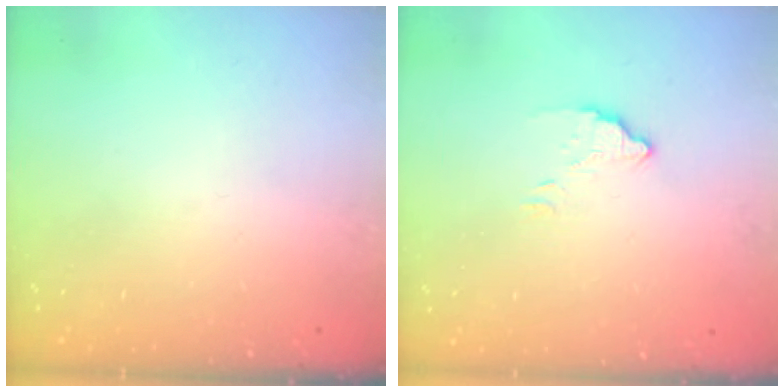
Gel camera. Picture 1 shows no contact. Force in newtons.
{"total": 2.4, "press": 2.4, "slide": 0.0}